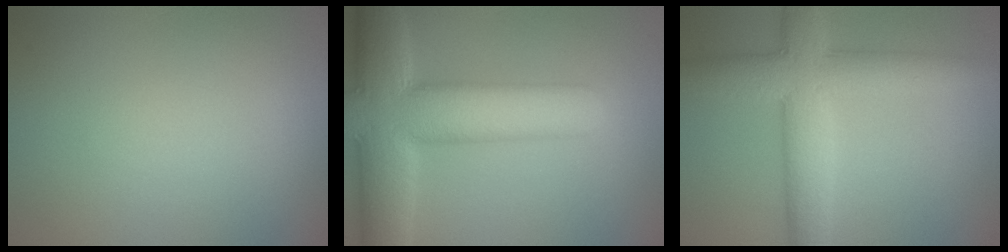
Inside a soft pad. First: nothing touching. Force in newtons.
{"total": 10.8, "press": 10.8, "slide": 0.5}
{"total": 7.2, "press": 7.2, "slide": 0.1}